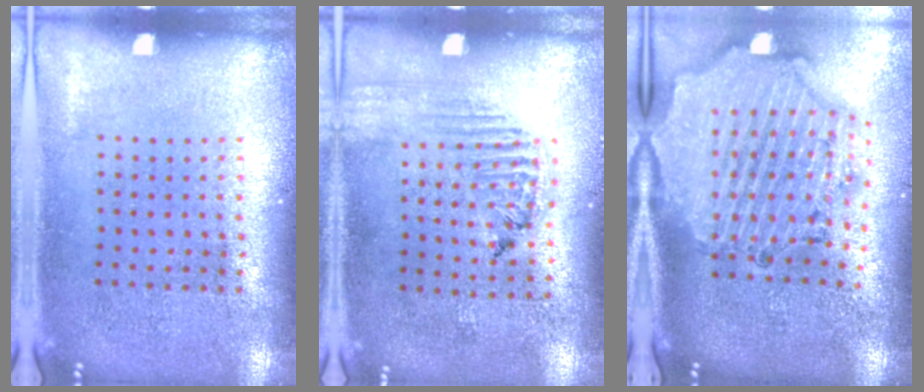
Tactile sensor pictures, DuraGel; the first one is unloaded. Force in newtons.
{"total": 1.5, "press": 1.5, "slide": 0.3}
{"total": 2.7, "press": 2.4, "slide": 1.1}